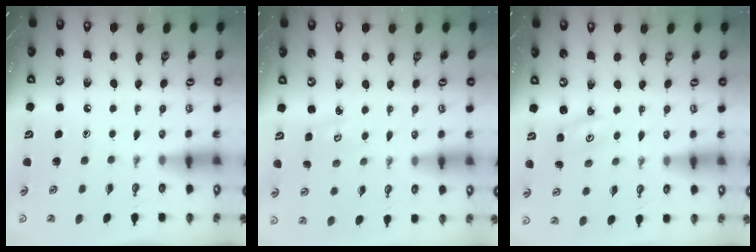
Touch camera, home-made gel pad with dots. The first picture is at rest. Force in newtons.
{"total": 2.5, "press": 2.5, "slide": 0.3}
{"total": 2.2, "press": 2.2, "slide": 0.3}